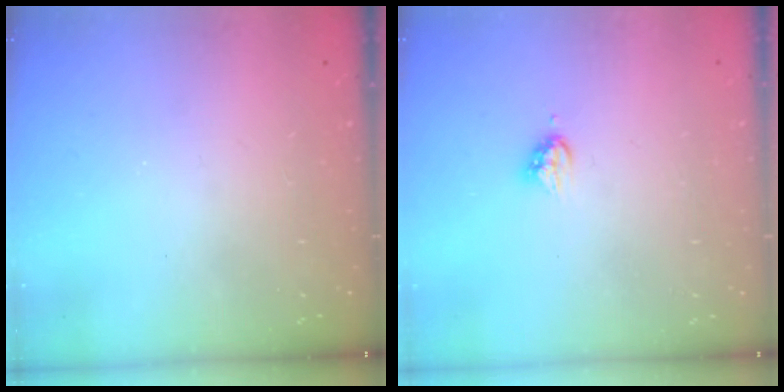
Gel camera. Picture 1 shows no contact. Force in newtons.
{"total": 4.2, "press": 4.1, "slide": 0.5}